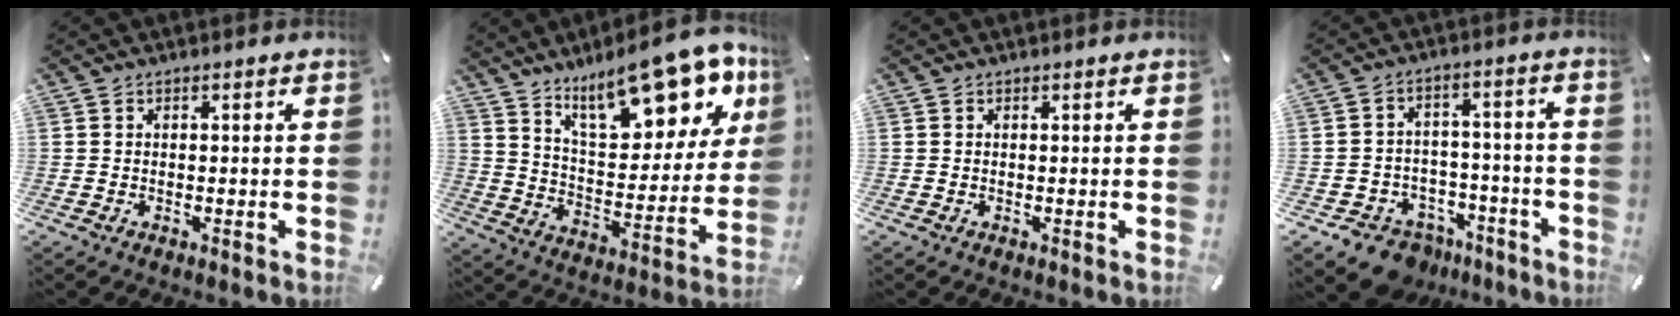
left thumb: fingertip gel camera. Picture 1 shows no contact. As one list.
[{"total": 21.3, "force": [14.8, 8.7, 12.5], "torque": [-0.183, -0.093, 0.251]}, {"total": 0.0}, {"total": 8.9, "force": [-6.5, 5.7, 2.2], "torque": [-0.033, 0.041, -0.112]}]